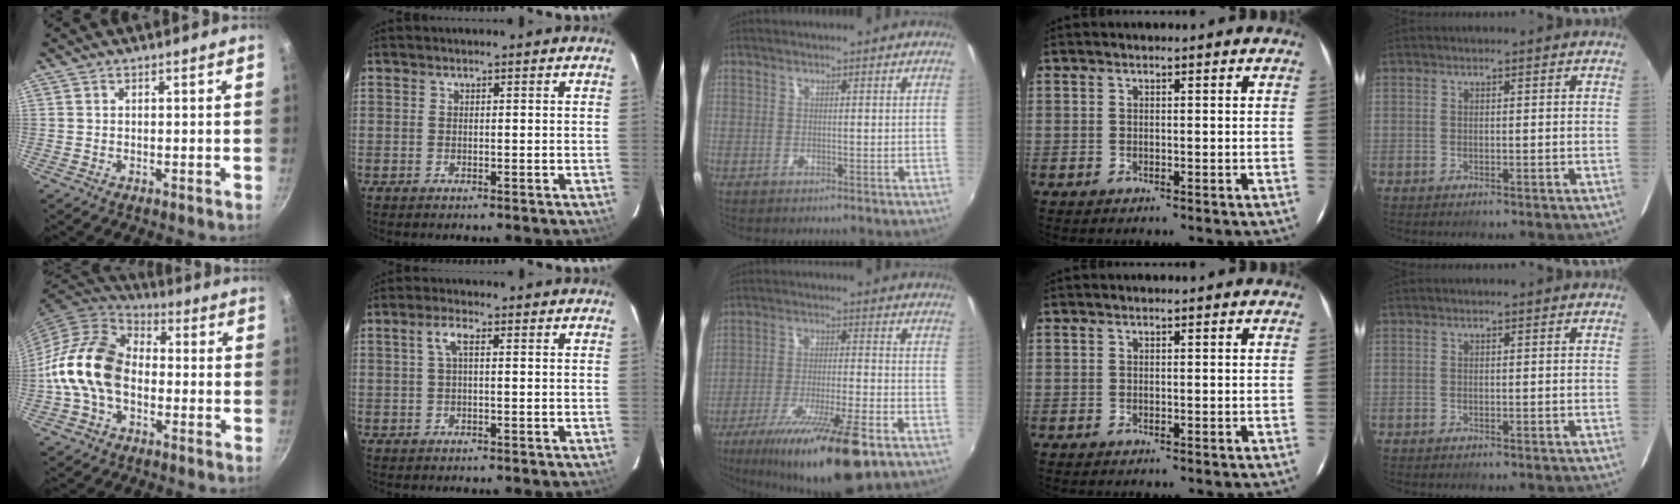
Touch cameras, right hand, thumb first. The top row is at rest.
{"thumb": {"total": 15.5, "force": [-2.1, 11.0, 10.7], "torque": [-0.170, 0.036, -0.055]}, "index": {"total": 2.7, "force": [0.5, 0.7, 2.6], "torque": [-0.054, 0.008, 0.010]}, "middle": {"total": 17.6, "force": [-11.3, 2.1, 13.3], "torque": [-0.240, -0.037, -0.184]}}